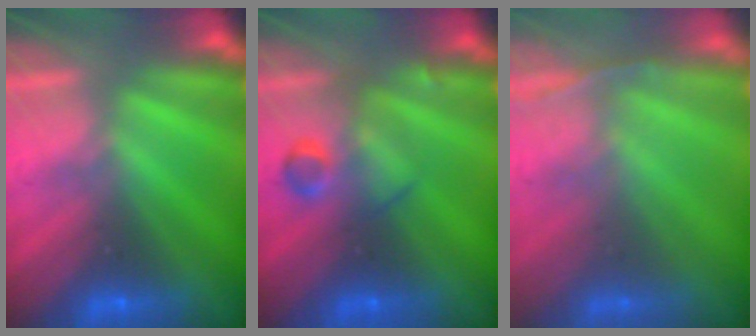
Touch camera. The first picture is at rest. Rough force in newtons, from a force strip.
{"total": 2.8}
{"total": 1.0}